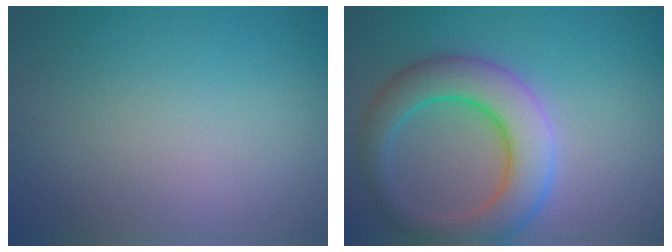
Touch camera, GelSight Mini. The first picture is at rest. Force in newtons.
{"total": 7.8, "press": 7.7, "slide": 0.4}